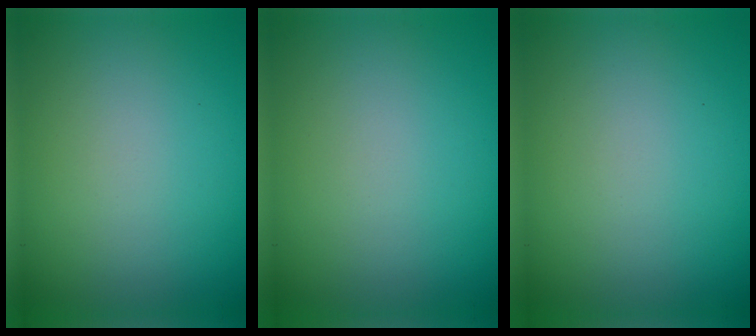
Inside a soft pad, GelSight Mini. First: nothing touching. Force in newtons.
{"total": 0.0}
{"total": 0.0}